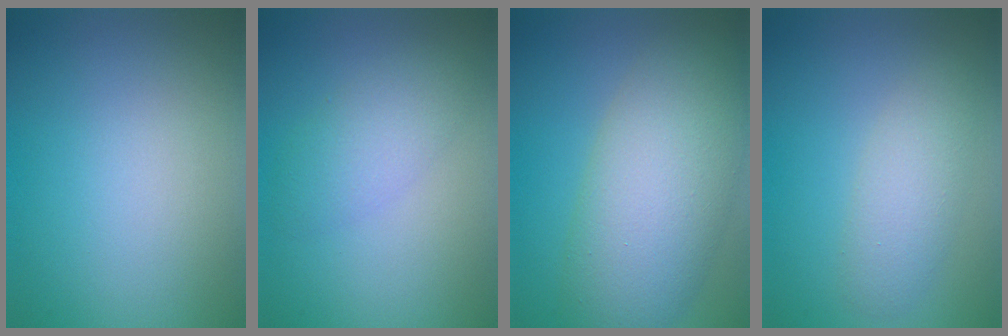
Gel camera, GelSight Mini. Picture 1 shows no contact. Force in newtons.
{"total": 2.9, "press": 2.9, "slide": 0.2}
{"total": 8.8, "press": 8.8, "slide": 0.7}
{"total": 2.8, "press": 2.7, "slide": 0.3}